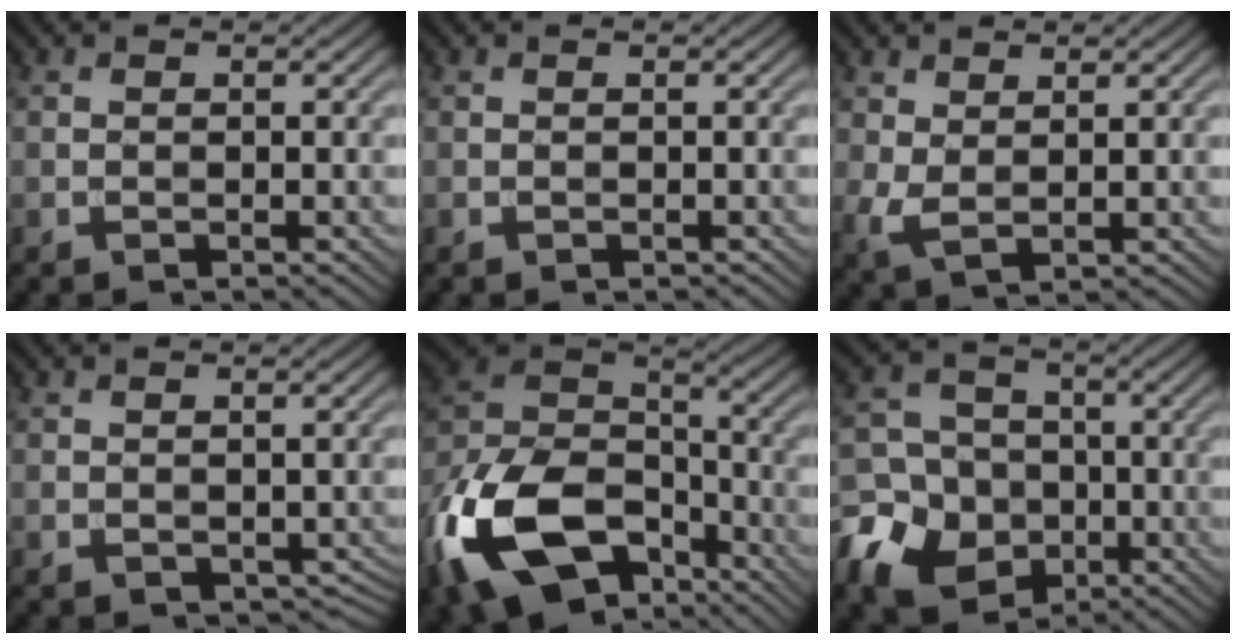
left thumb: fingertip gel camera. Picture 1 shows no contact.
{"total": 0.0}
{"total": 3.1, "force": [1.3, 1.3, 2.4], "torque": [-0.068, 0.002, 0.027]}
{"total": 1.7, "force": [0.0, 1.4, 1.0], "torque": [-0.027, -0.011, 0.004]}
{"total": 18.8, "force": [-9.8, 11.3, 11.4], "torque": [-0.287, -0.036, -0.178]}
{"total": 13.3, "force": [-5.7, 10.9, 5.1], "torque": [-0.137, -0.036, -0.130]}